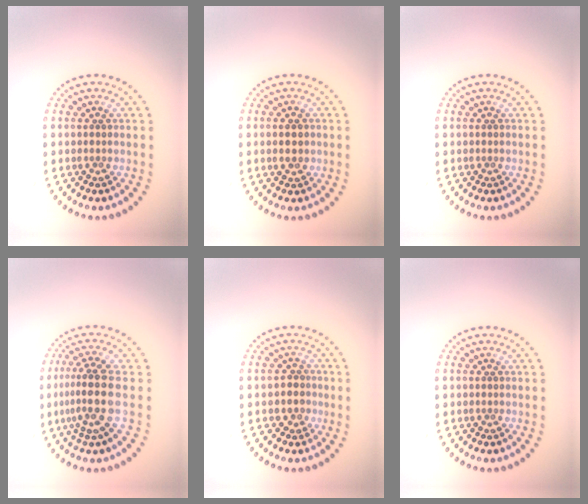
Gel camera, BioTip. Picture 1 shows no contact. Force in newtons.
{"total": 2.1, "press": 2.1, "slide": 0.1}
{"total": 0.0}
{"total": 4.1, "press": 3.4, "slide": 2.3}
{"total": 1.7, "press": 1.3, "slide": 1.1}
{"total": 0.0}